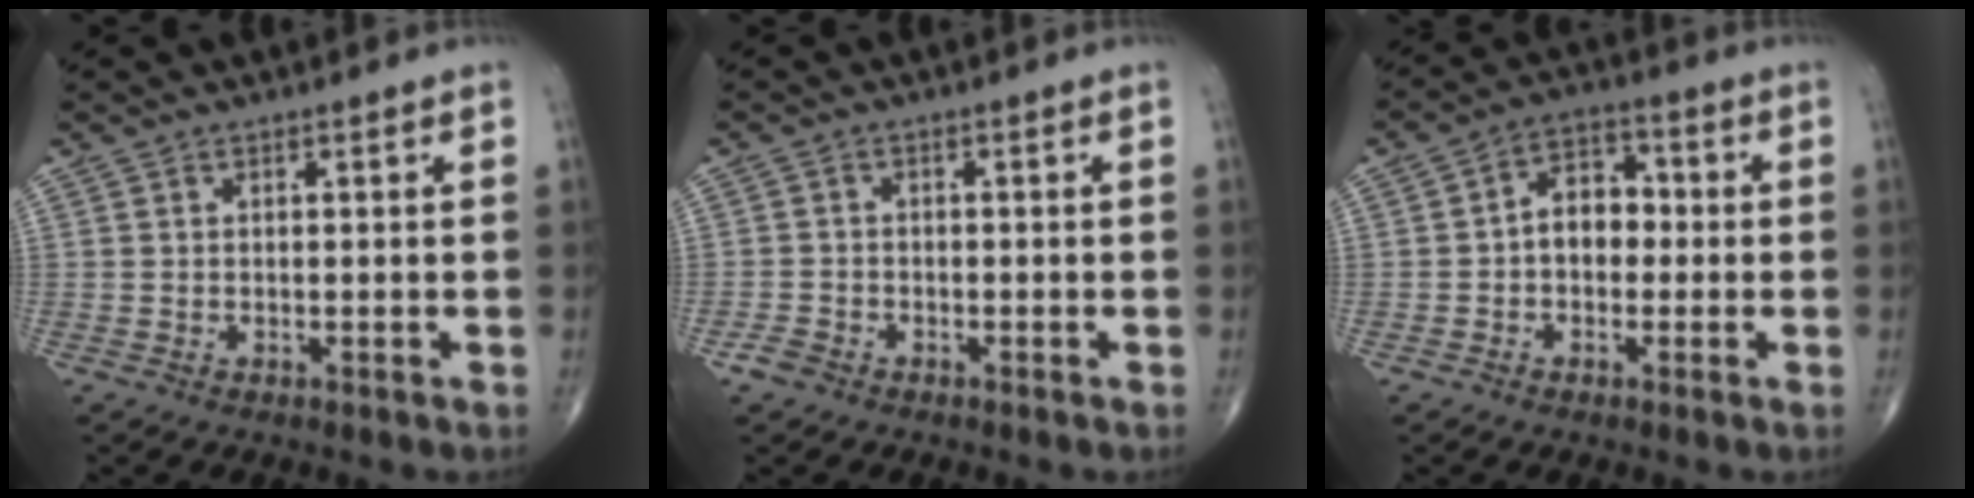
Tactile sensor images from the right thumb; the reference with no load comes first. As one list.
[{"total": 2.1, "force": [-1.4, 1.4, 0.8], "torque": [-0.019, 0.005, -0.026]}, {"total": 7.0, "force": [-0.5, 5.0, 4.9], "torque": [-0.054, 0.024, -0.021]}]